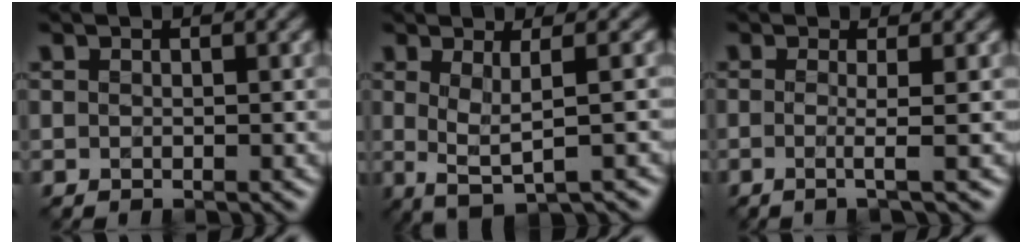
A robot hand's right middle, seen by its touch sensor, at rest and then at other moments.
{"total": 3.4, "force": [0.2, 0.9, 3.3], "torque": [-0.053, -0.005, 0.005]}
{"total": 2.2, "force": [-0.2, 0.5, 2.2], "torque": [-0.039, -0.006, -0.017]}